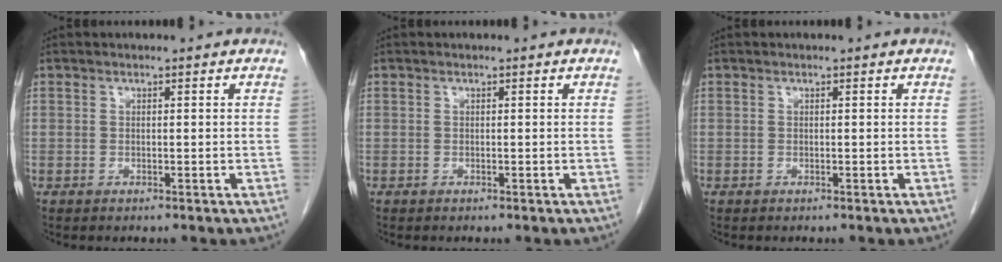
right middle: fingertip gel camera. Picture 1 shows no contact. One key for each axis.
{"total": 0.0}
{"total": 0.0}